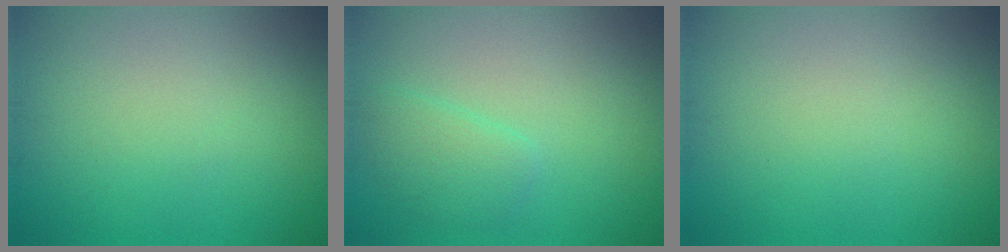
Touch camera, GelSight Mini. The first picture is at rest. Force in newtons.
{"total": 2.2, "press": 2.1, "slide": 0.2}
{"total": 0.0}